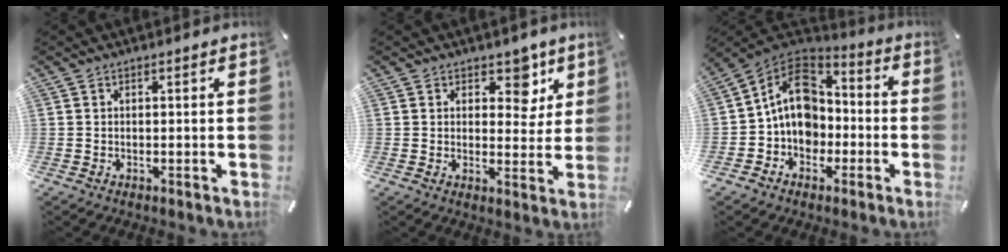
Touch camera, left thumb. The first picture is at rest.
{"total": 6.9, "force": [3.8, 4.5, 3.5], "torque": [-0.021, -0.021, 0.057]}
{"total": 12.8, "force": [-1.0, 10.9, 6.5], "torque": [-0.110, 0.019, -0.014]}